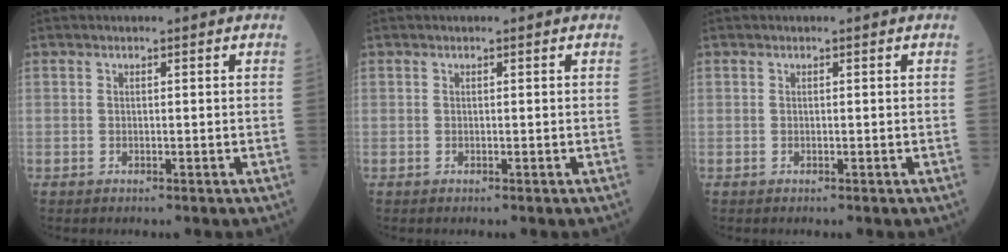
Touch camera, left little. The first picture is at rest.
{"total": 0.0}
{"total": 0.0}